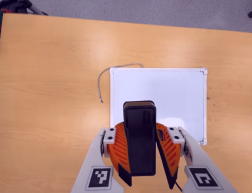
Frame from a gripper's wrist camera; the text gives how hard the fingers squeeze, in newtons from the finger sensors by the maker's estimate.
{"total": 9.8, "left": 9.7, "right": 10.0}